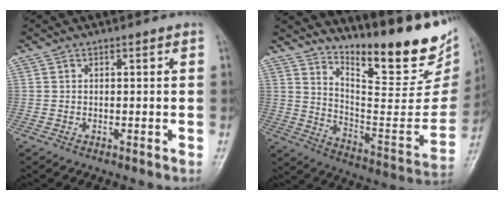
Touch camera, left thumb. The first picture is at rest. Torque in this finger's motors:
{"motor_torque": [1.99, -0.20, 1.40, -1.37, 0.09]}